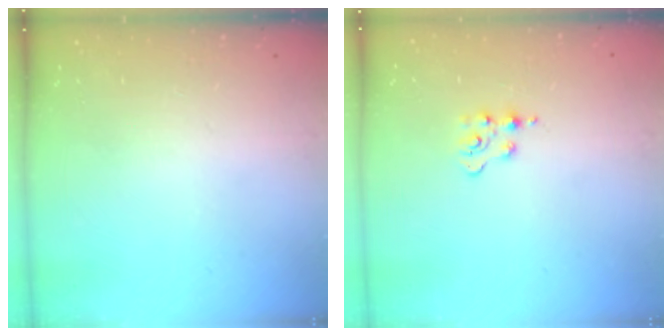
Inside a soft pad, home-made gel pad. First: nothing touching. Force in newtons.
{"total": 2.9, "press": 2.9, "slide": 0.4}